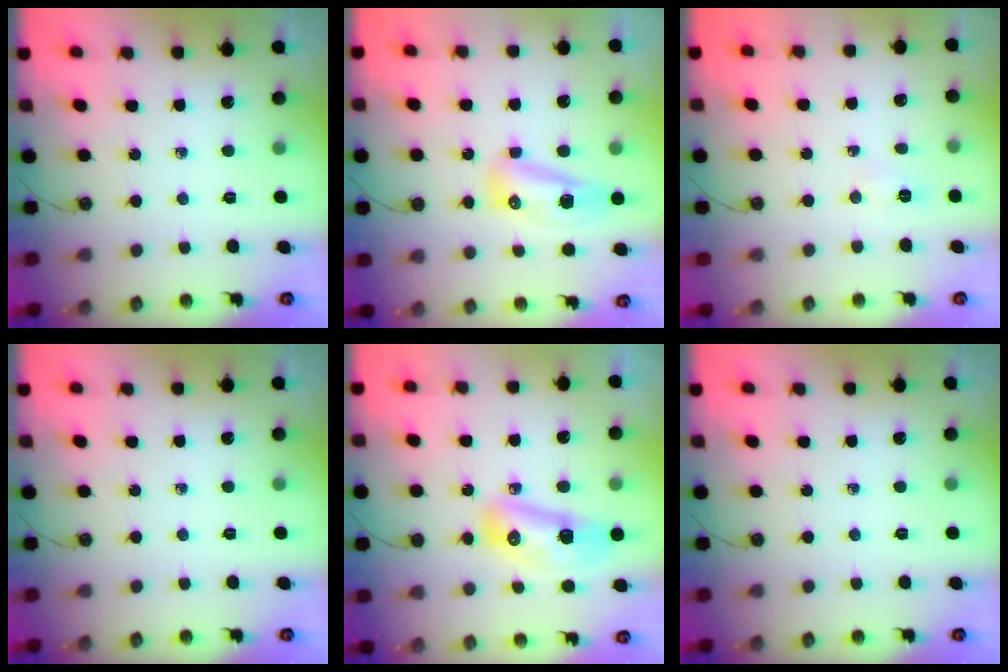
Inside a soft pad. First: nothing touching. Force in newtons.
{"total": 8.2, "press": 8.1, "slide": 1.3}
{"total": 2.8, "press": 2.5, "slide": 1.2}
{"total": 0.0}
{"total": 11.6, "press": 11.5, "slide": 1.4}
{"total": 0.0}